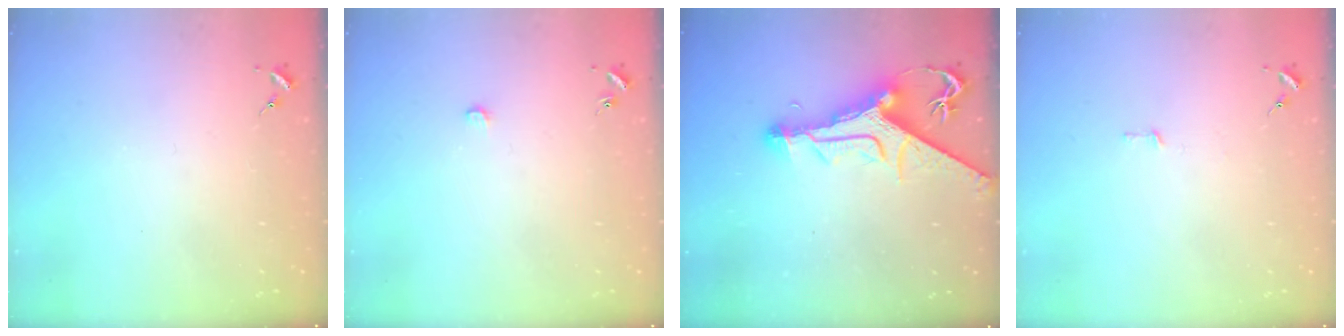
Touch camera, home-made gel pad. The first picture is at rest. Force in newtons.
{"total": 3.8, "press": 3.8, "slide": 0.4}
{"total": 14.2, "press": 14.1, "slide": 1.7}
{"total": 2.8, "press": 2.8, "slide": 0.2}